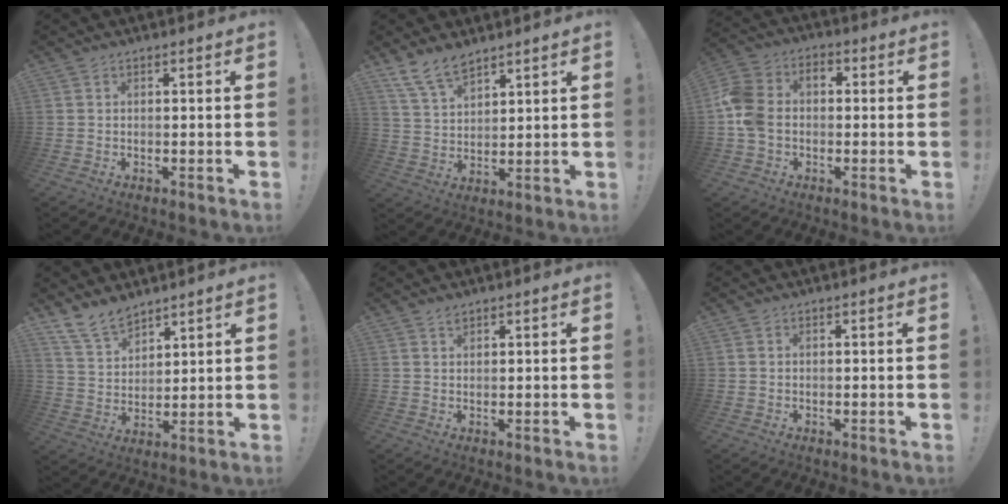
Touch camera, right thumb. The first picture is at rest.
{"total": 9.0, "force": [7.2, 3.9, 3.8], "torque": [-0.071, -0.039, 0.140]}
{"total": 10.5, "force": [-2.2, 8.2, 6.2], "torque": [-0.126, 0.027, -0.039]}
{"total": 10.3, "force": [8.6, 4.8, 3.2], "torque": [-0.061, -0.057, 0.169]}
{"total": 1.6, "force": [1.5, 0.7, 0.4], "torque": [0.008, -0.008, 0.024]}
{"total": 0.5, "force": [0.1, 0.5, 0.2], "torque": [-0.005, 0.003, 0.003]}